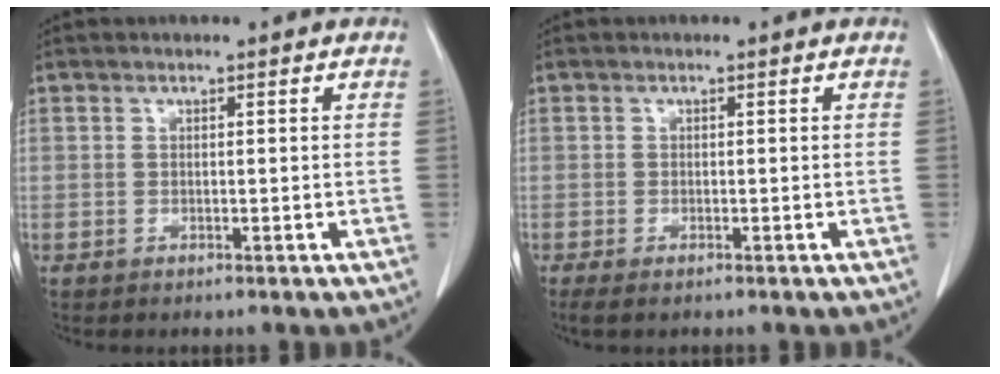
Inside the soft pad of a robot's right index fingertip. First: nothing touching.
{"total": 2.5, "force": [-1.5, 1.2, 1.7], "torque": [-0.039, -0.007, -0.023]}